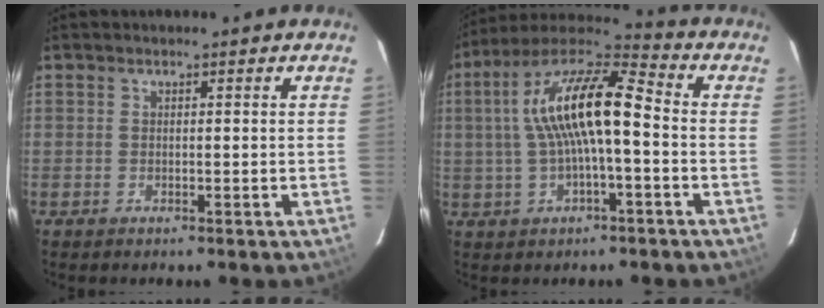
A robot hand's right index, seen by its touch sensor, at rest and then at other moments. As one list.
[{"total": 14.8, "force": [0.1, 4.0, 14.3], "torque": [-0.265, 0.024, -0.004]}]